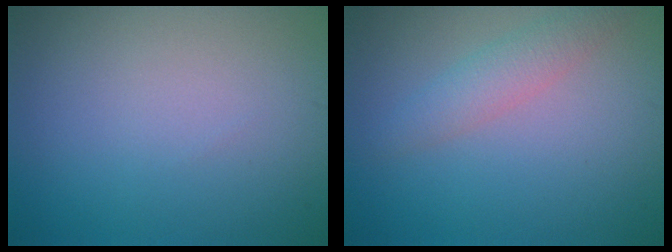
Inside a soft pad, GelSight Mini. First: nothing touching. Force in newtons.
{"total": 2.2, "press": 2.2, "slide": 0.1}